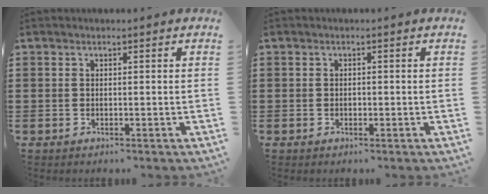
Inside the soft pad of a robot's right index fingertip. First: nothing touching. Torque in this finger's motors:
{"motor_torque": [2.14, 0.00, 0.02, 0.01]}